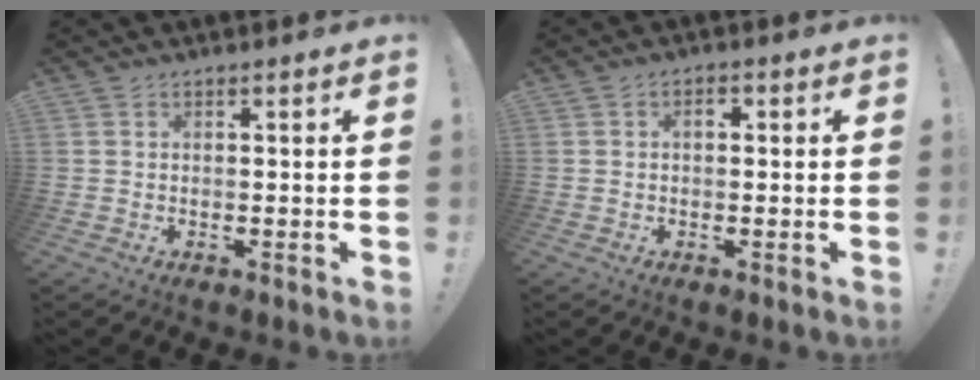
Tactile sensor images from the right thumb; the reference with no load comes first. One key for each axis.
{"total": 1.7, "fx": -0.1, "fy": 1.1, "fz": 1.3, "tx": -0.013, "ty": 0.003, "tz": -0.006}